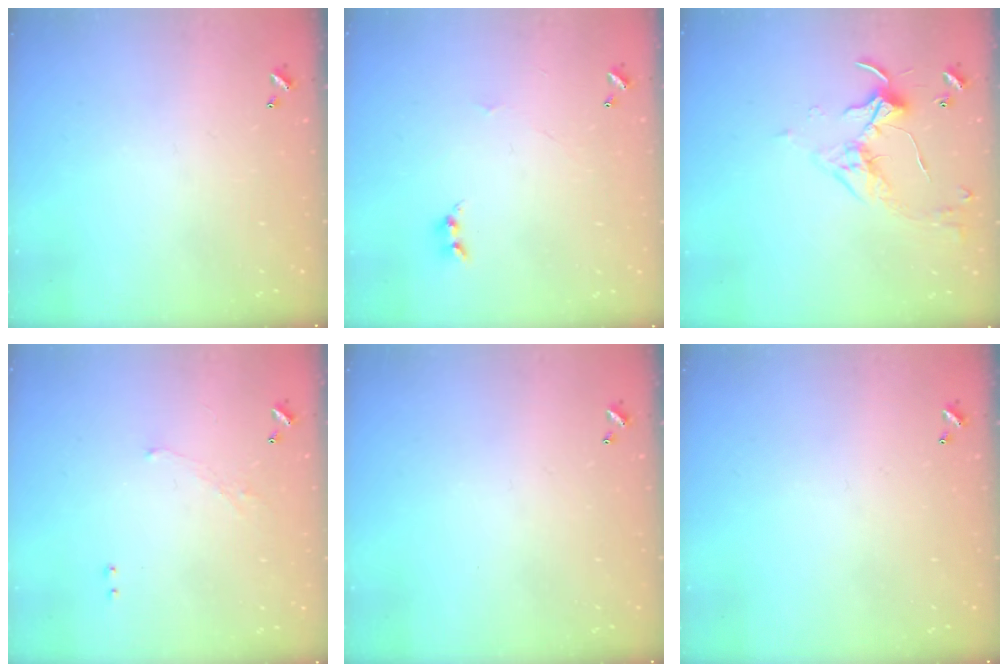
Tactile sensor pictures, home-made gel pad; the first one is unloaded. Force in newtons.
{"total": 2.1, "press": 2.0, "slide": 0.5}
{"total": 3.4, "press": 3.4, "slide": 0.6}
{"total": 0.8, "press": 0.6, "slide": 0.5}
{"total": 0.0}
{"total": 0.0}